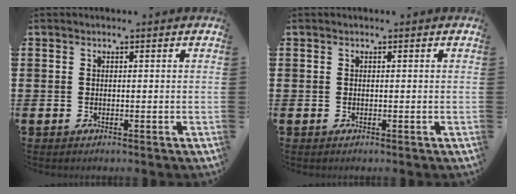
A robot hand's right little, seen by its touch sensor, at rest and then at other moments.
{"total": 0.0}